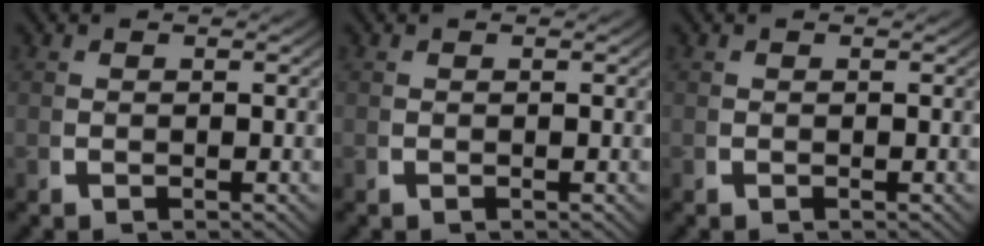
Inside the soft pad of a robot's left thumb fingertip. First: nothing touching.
{"total": 0.0}
{"total": 0.0}